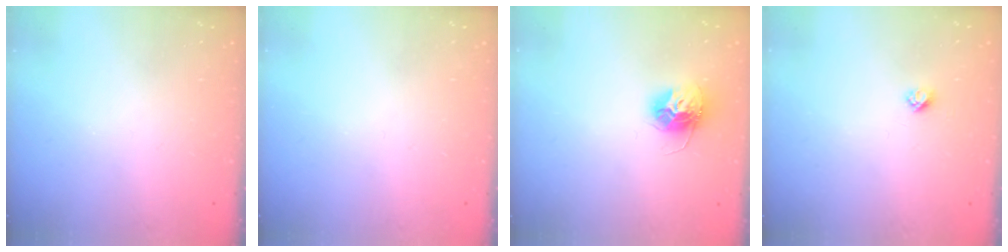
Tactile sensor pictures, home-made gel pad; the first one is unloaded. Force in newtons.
{"total": 0.0}
{"total": 12.4, "press": 12.4, "slide": 1.0}
{"total": 2.7, "press": 2.6, "slide": 0.3}